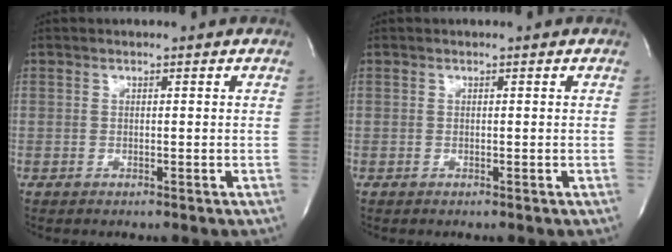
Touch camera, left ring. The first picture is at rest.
{"total": 0.0}